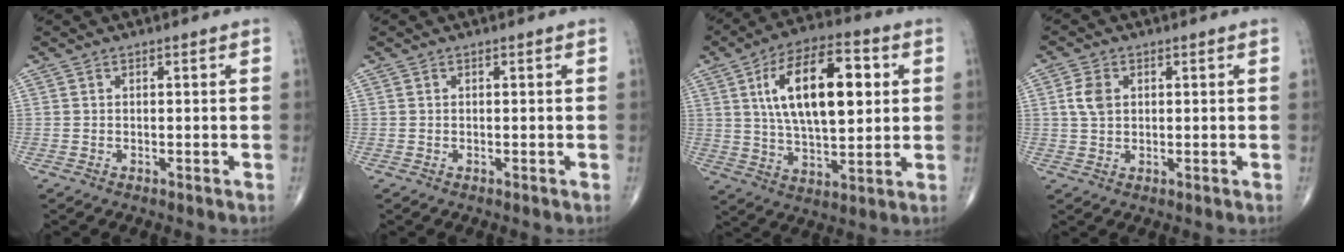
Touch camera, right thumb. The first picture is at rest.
{"total": 0.0}
{"total": 19.1, "force": [4.6, 8.6, 16.4], "torque": [-0.256, 0.001, 0.075]}
{"total": 4.0, "force": [0.9, 2.8, 2.7], "torque": [-0.053, 0.001, 0.017]}